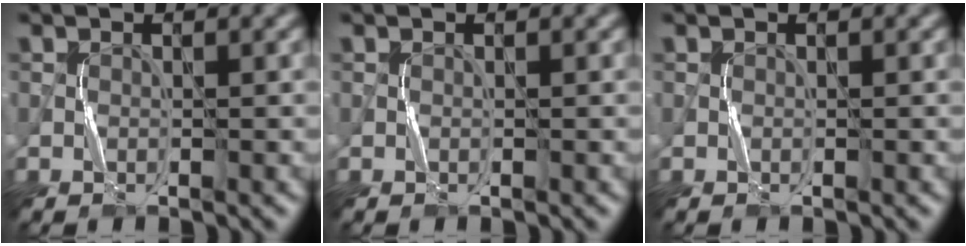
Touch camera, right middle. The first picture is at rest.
{"total": 0.0}
{"total": 0.0}